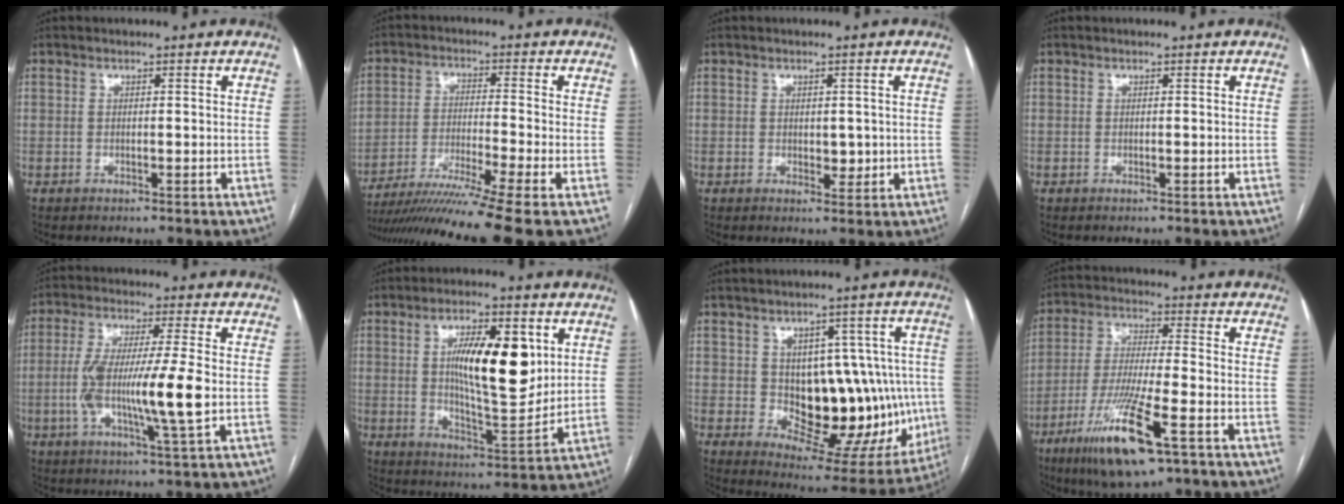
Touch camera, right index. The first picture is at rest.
{"total": 14.4, "force": [-11.5, -2.9, 8.2], "torque": [-0.143, -0.035, -0.190]}
{"total": 2.7, "force": [0.0, 1.7, 2.1], "torque": [-0.024, -0.003, 0.006]}
{"total": 0.0}
{"total": 12.9, "force": [-1.7, 0.6, 12.8], "torque": [-0.246, -0.003, -0.035]}
{"total": 13.8, "force": [3.5, 4.0, 12.8], "torque": [-0.214, 0.001, 0.061]}
{"total": 17.0, "force": [-1.0, 9.0, 14.3], "torque": [-0.171, 0.019, 0.011]}
{"total": 14.8, "force": [-7.7, 1.6, 12.5], "torque": [-0.253, -0.033, -0.134]}